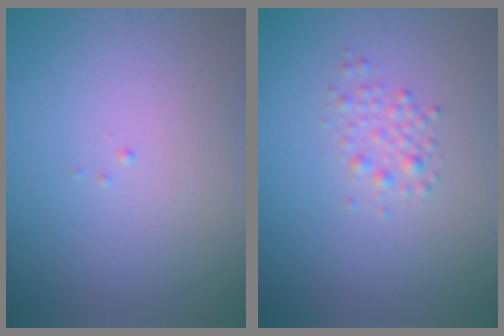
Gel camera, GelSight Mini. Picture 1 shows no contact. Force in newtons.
{"total": 1.5, "press": 1.5, "slide": 0.0}